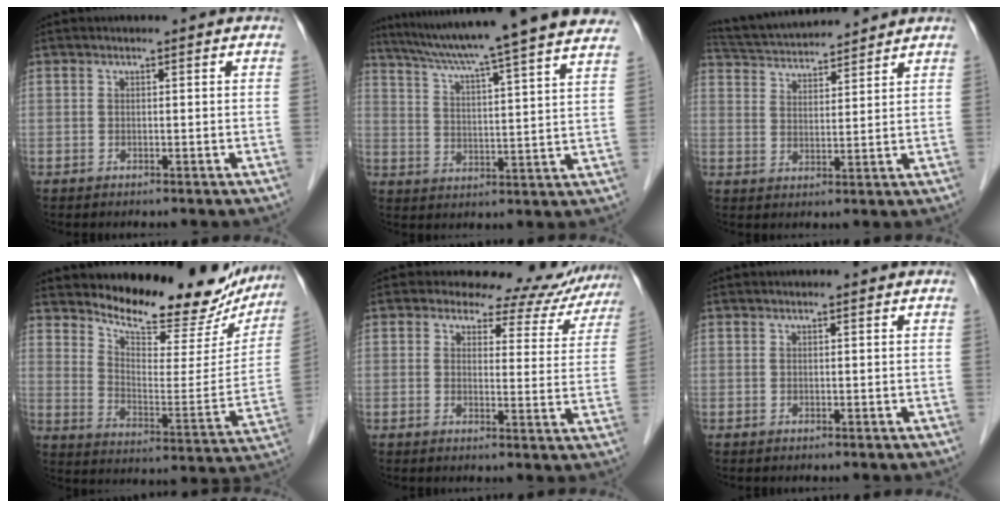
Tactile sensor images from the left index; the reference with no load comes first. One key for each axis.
{"total": 24.5, "fx": 21.2, "fy": -0.9, "fz": 12.1, "tx": -0.201, "ty": -0.013, "tz": 0.287}
{"total": 12.0, "fx": 11.4, "fy": 1.1, "fz": 3.7, "tx": -0.077, "ty": 0.025, "tz": 0.191}
{"total": 20.5, "fx": 18.5, "fy": 5.4, "fz": 7.0, "tx": -0.091, "ty": -0.044, "tz": 0.246}
{"total": 9.2, "fx": 8.7, "fy": 3.0, "fz": 0.5, "tx": 0.014, "ty": -0.022, "tz": 0.082}
{"total": 0.6, "fx": 0.6, "fy": -0.1, "fz": 0.2, "tx": -0.004, "ty": 0.019, "tz": 0.015}